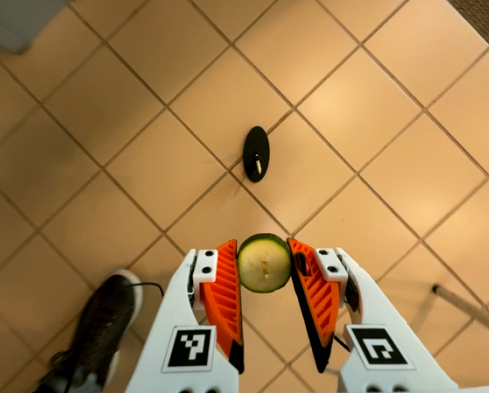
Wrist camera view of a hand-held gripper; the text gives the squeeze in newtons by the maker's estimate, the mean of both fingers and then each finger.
{"total": 7.6, "left": 7.1, "right": 8.1}